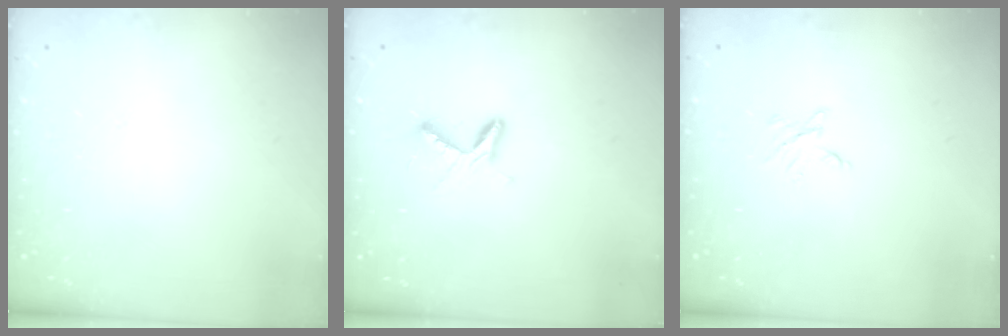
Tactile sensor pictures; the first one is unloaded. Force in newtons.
{"total": 5.3, "press": 5.3, "slide": 0.5}
{"total": 3.8, "press": 3.8, "slide": 0.5}